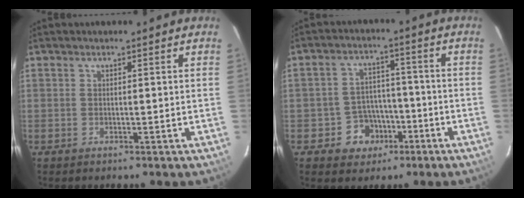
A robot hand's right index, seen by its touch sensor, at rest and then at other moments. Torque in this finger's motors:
{"motor_torque": [0.62, -0.51, 0.02, -0.03]}